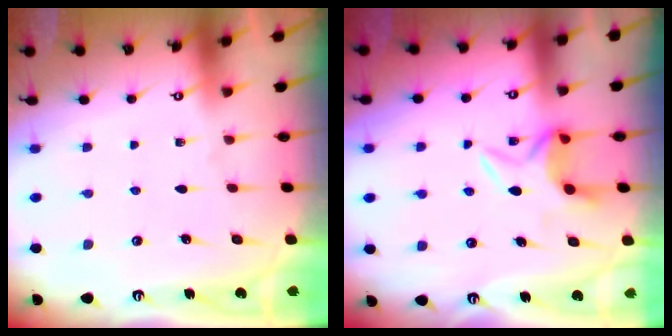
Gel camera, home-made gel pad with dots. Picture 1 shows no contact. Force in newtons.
{"total": 5.6, "press": 5.6, "slide": 1.0}